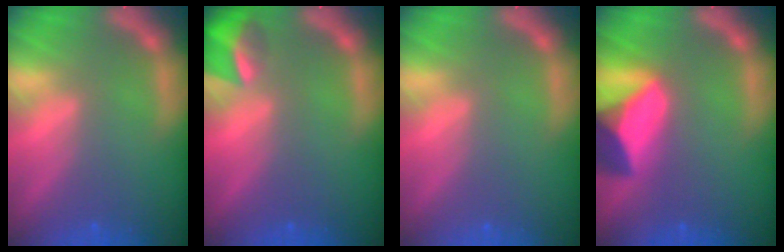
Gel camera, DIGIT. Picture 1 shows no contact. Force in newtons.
{"total": 3.9}
{"total": 0.0}
{"total": 9.4}